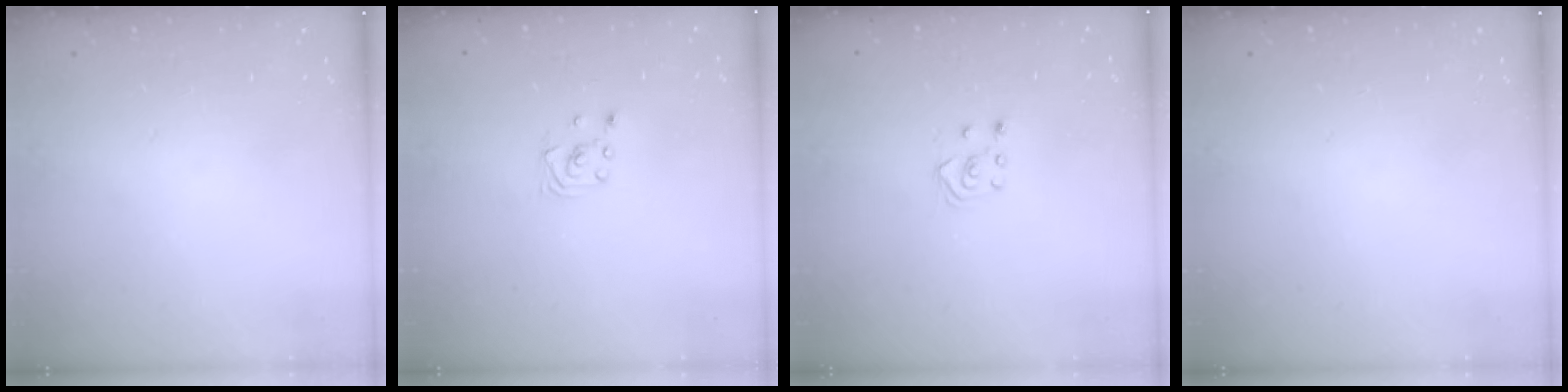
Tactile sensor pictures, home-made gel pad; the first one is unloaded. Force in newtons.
{"total": 2.0, "press": 2.0, "slide": 0.1}
{"total": 3.4, "press": 3.4, "slide": 0.3}
{"total": 0.0}